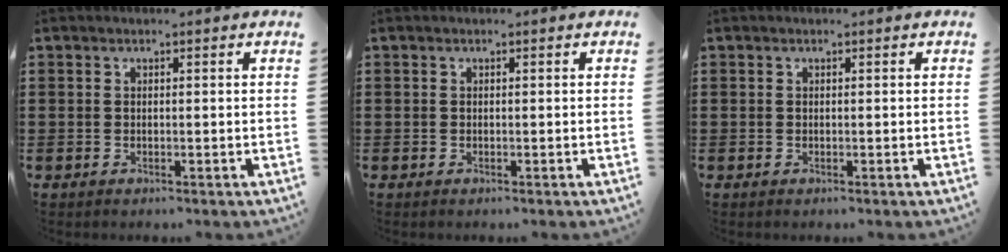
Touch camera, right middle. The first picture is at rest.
{"total": 0.0}
{"total": 0.0}